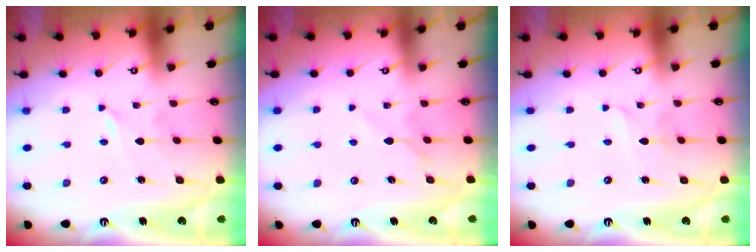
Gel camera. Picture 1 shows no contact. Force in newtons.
{"total": 6.3, "press": 6.2, "slide": 0.8}
{"total": 2.7, "press": 2.7, "slide": 0.3}